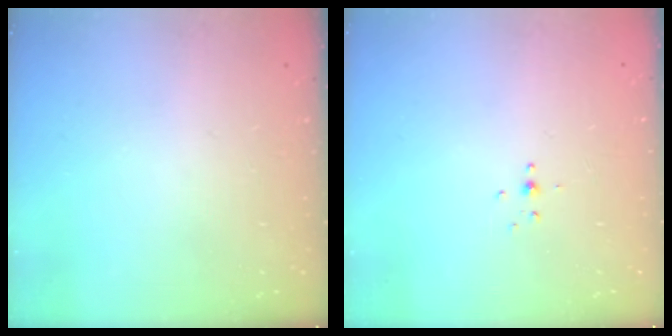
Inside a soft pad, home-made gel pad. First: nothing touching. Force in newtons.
{"total": 2.4, "press": 2.3, "slide": 0.8}